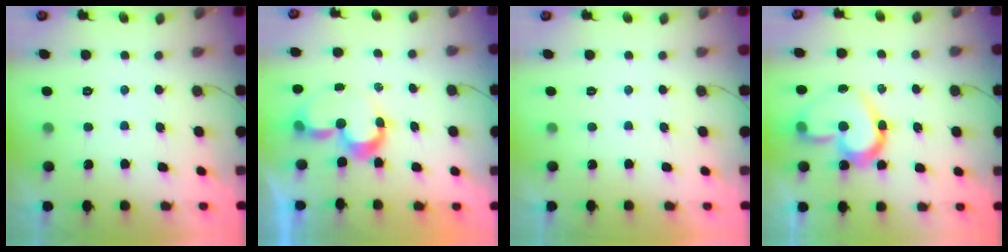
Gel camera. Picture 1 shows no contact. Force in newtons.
{"total": 8.5, "press": 8.5, "slide": 0.5}
{"total": 1.6, "press": 1.6, "slide": 0.0}
{"total": 16.9, "press": 16.9, "slide": 1.6}